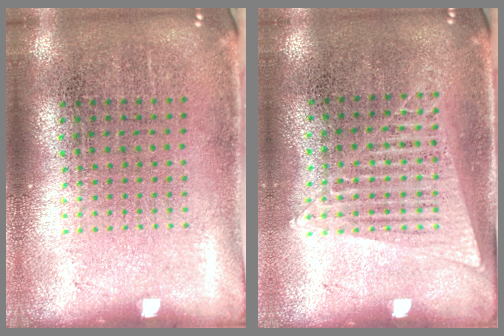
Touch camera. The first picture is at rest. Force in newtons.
{"total": 1.3, "press": 1.2, "slide": 0.6}